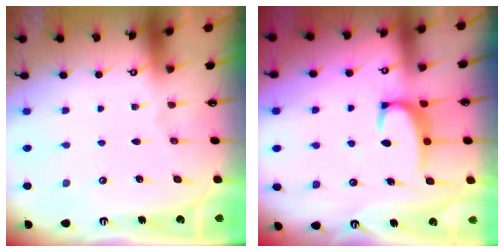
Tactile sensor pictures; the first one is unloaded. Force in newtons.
{"total": 3.4, "press": 3.4, "slide": 0.6}